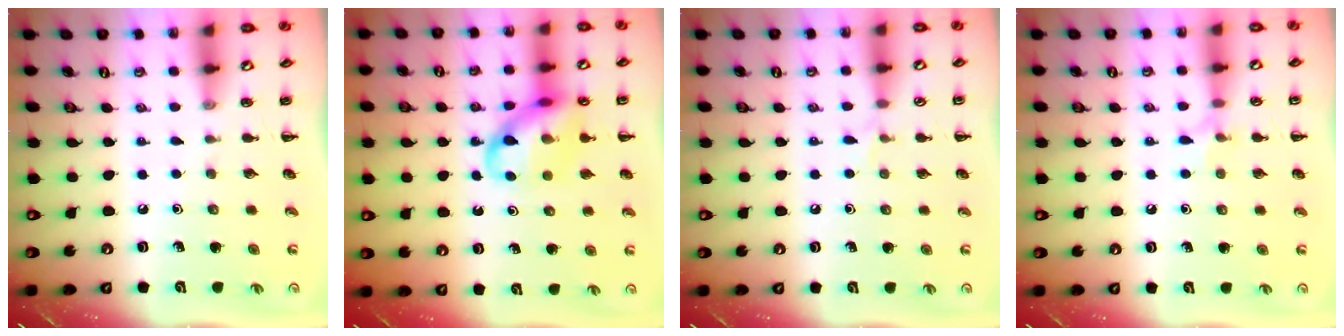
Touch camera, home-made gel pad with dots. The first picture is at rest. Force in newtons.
{"total": 13.1, "press": 12.9, "slide": 2.3}
{"total": 3.9, "press": 3.6, "slide": 1.5}
{"total": 4.9, "press": 4.7, "slide": 1.3}